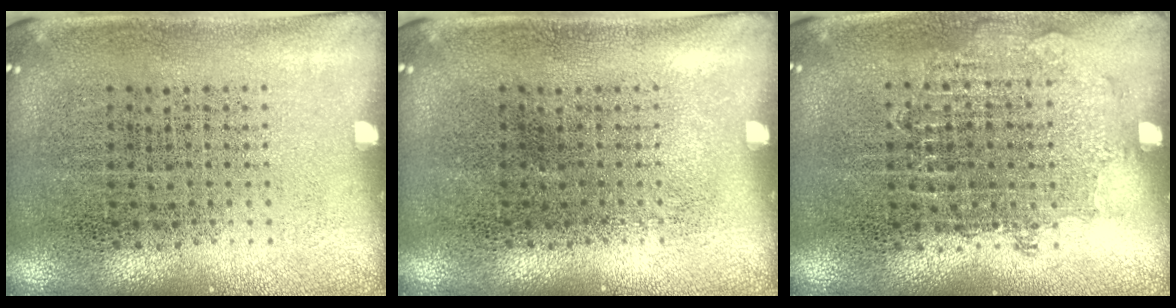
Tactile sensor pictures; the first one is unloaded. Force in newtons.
{"total": 0.0}
{"total": 0.8, "press": 0.8, "slide": 0.2}